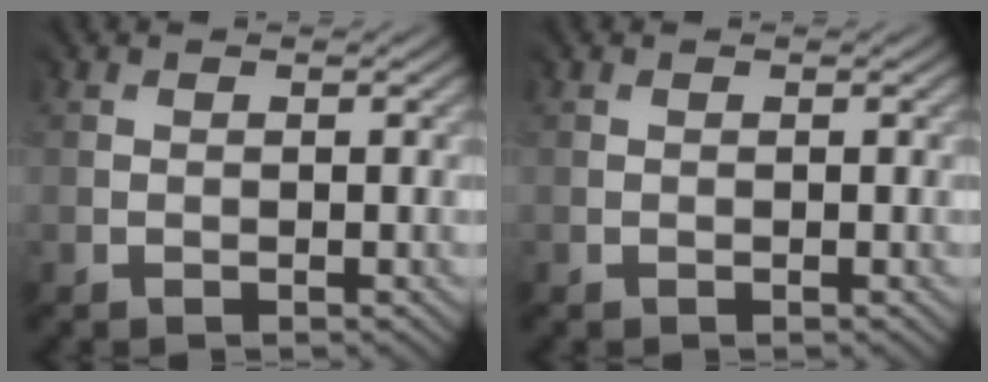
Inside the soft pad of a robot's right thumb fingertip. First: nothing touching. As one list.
[{"total": 0.0}]